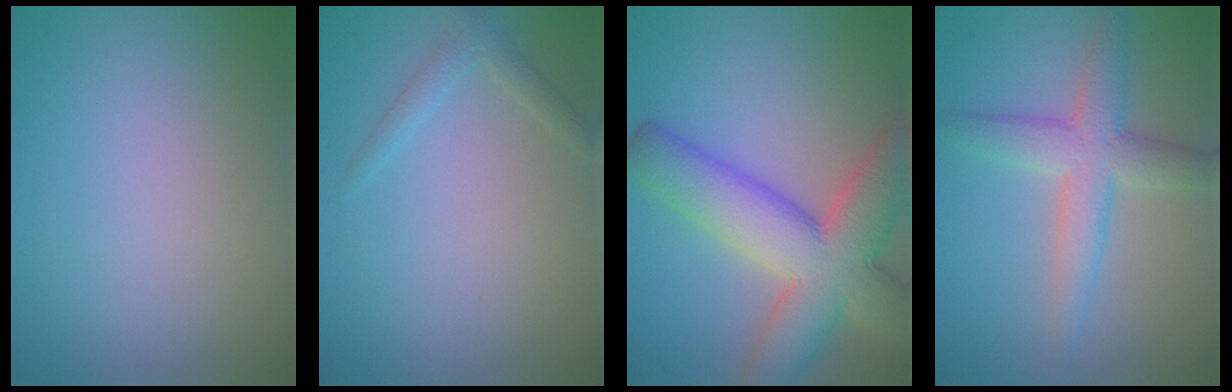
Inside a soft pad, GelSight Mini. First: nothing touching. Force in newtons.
{"total": 1.4, "press": 1.4, "slide": 0.1}
{"total": 11.1, "press": 11.1, "slide": 0.6}
{"total": 4.7, "press": 4.7, "slide": 0.1}